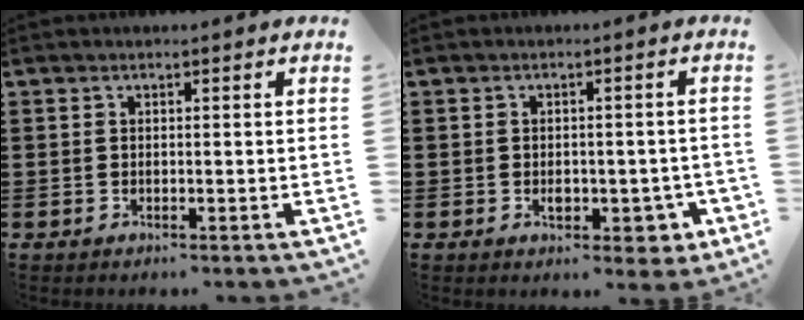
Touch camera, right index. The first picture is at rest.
{"total": 3.5, "force": [-0.9, 2.3, 2.4], "torque": [-0.033, -0.003, -0.020]}